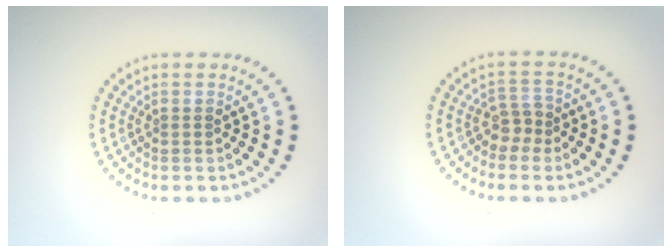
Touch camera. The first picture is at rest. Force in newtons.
{"total": 1.8, "press": 1.3, "slide": 1.3}